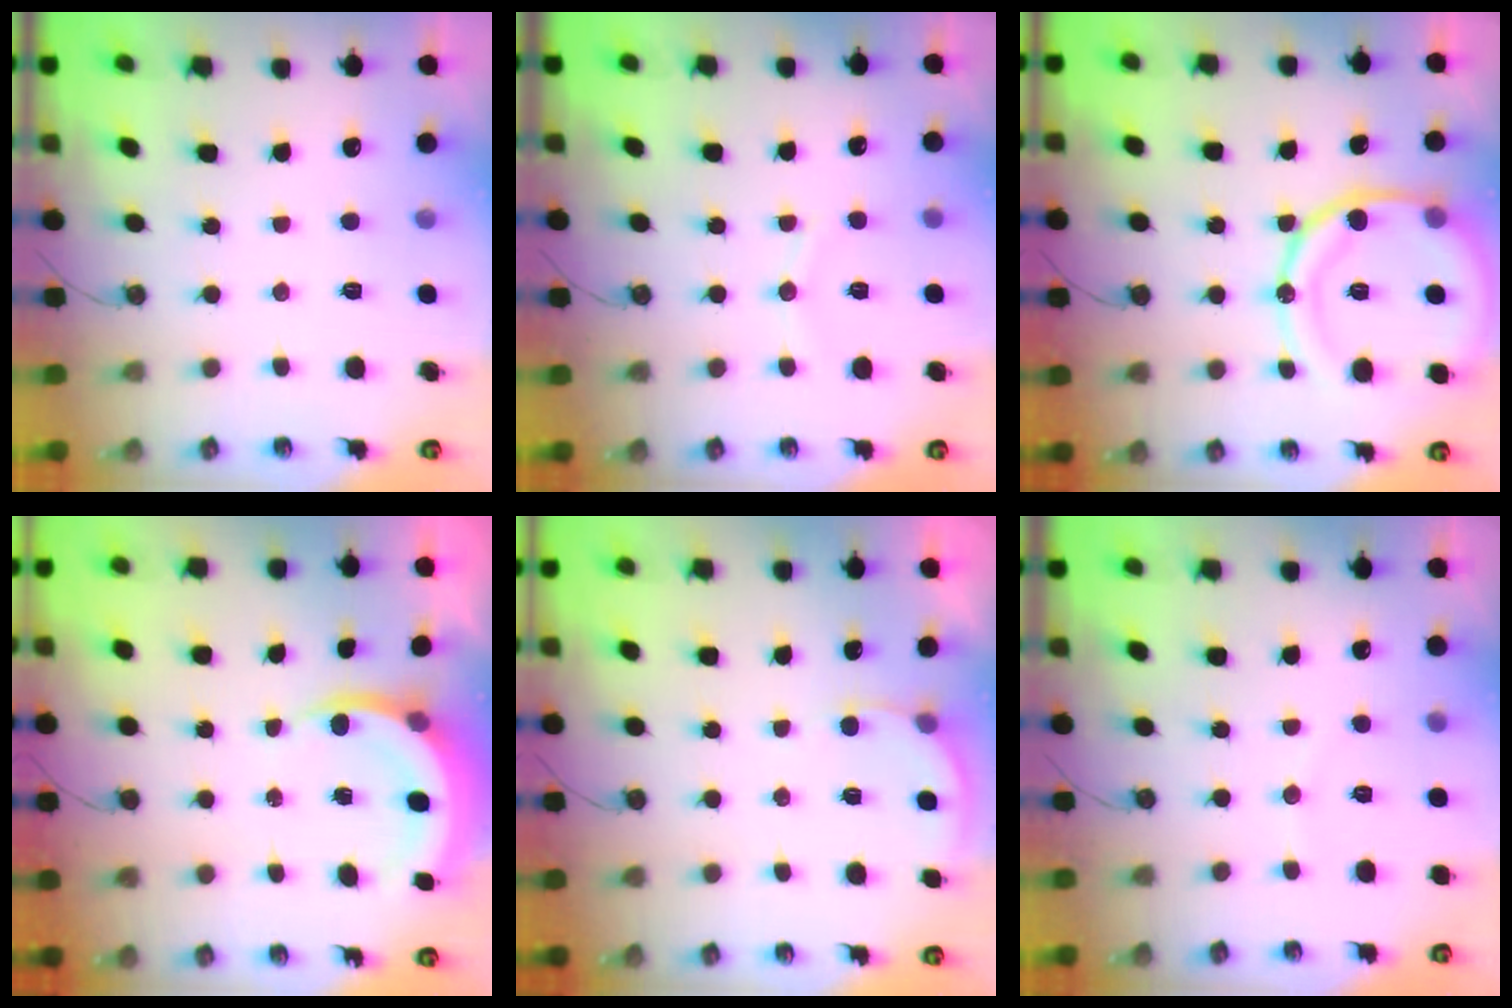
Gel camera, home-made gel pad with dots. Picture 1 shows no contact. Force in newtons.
{"total": 5.8, "press": 5.8, "slide": 0.5}
{"total": 17.4, "press": 17.3, "slide": 1.6}
{"total": 4.8, "press": 4.8, "slide": 0.3}
{"total": 4.2, "press": 4.2, "slide": 0.2}
{"total": 2.7, "press": 2.7, "slide": 0.3}